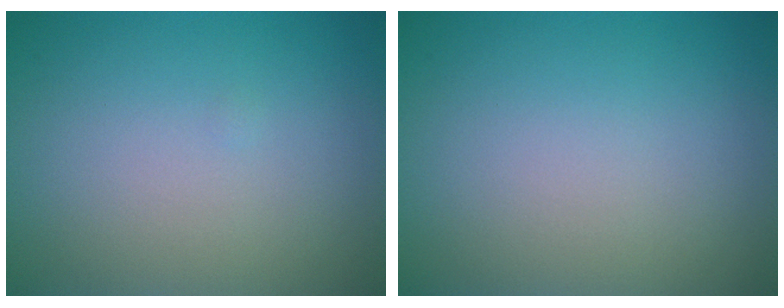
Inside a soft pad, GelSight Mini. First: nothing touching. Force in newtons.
{"total": 0.0}